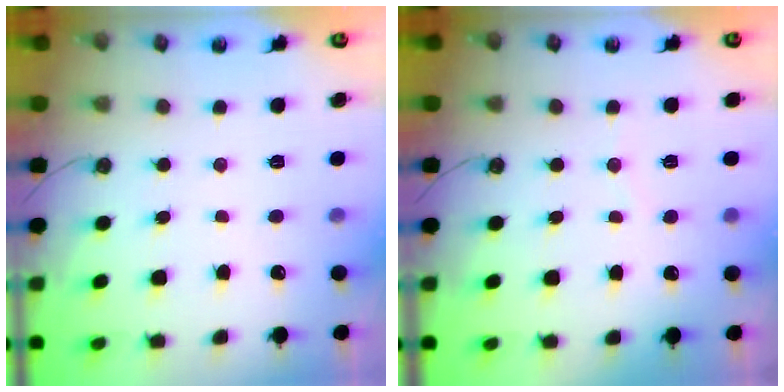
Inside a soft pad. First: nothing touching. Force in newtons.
{"total": 2.3, "press": 2.0, "slide": 1.0}